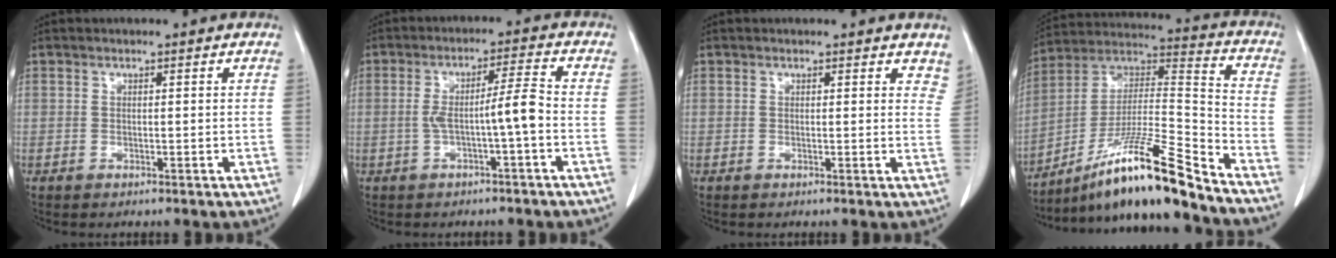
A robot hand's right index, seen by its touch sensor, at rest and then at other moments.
{"total": 6.6, "force": [-1.5, -0.4, 6.5], "torque": [-0.117, 0.020, -0.022]}
{"total": 4.3, "force": [3.7, 1.8, 1.2], "torque": [0.009, -0.009, 0.021]}
{"total": 18.1, "force": [-13.7, -0.9, 11.8], "torque": [-0.220, 0.004, -0.242]}